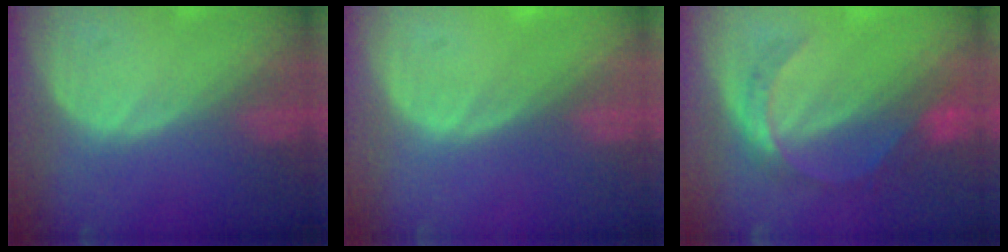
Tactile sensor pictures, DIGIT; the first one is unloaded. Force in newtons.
{"total": 0.7, "press": 0.0, "slide": 0.7}
{"total": 6.1, "press": 5.3, "slide": 3.1}